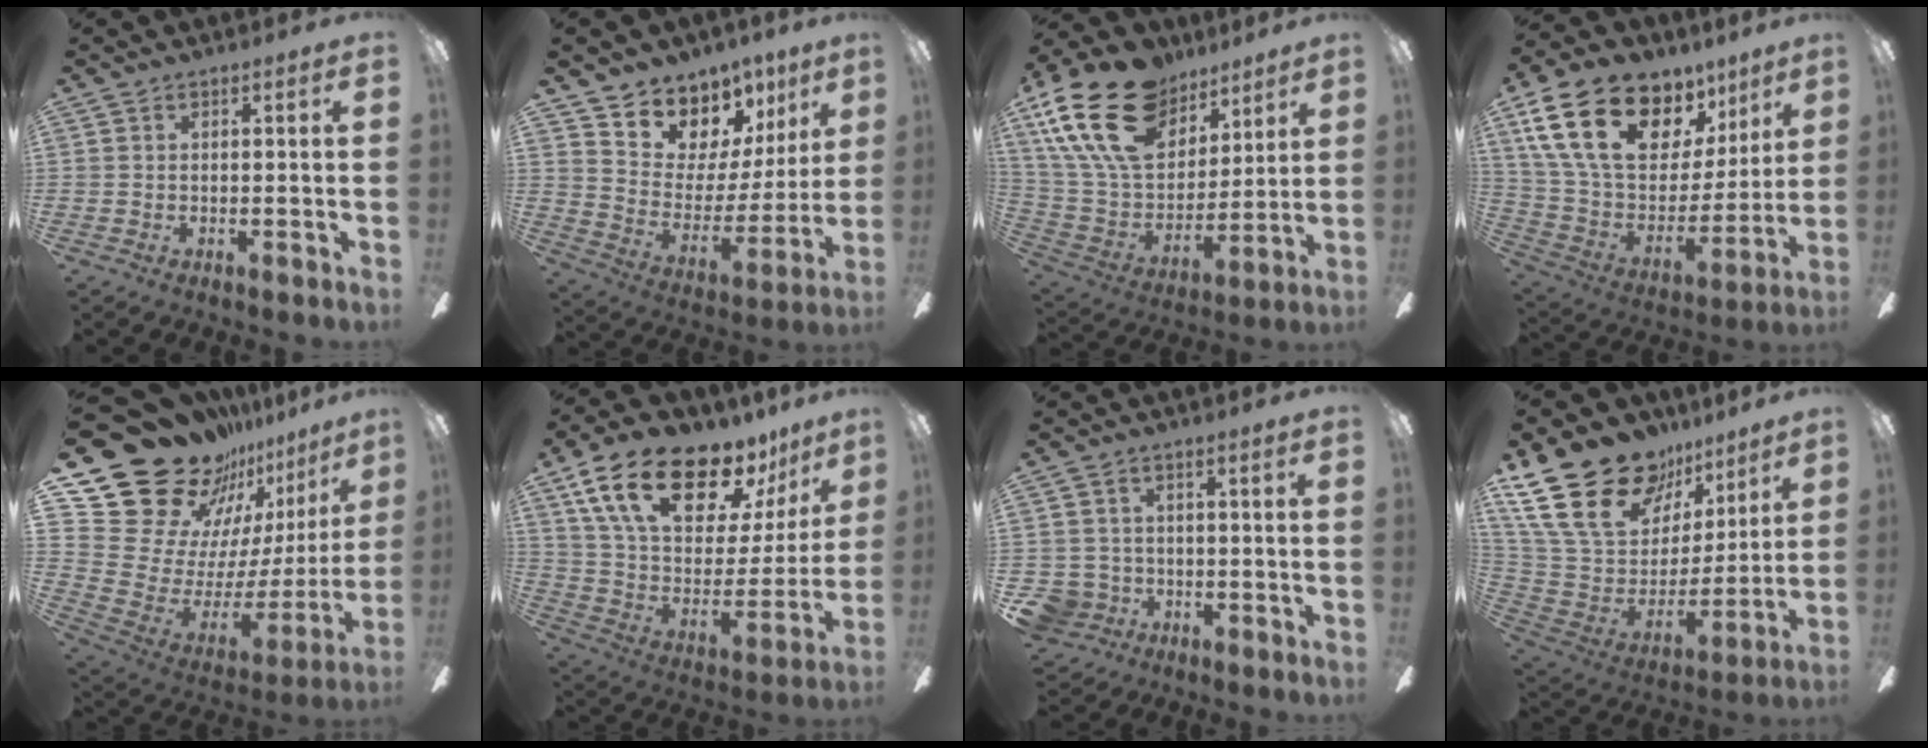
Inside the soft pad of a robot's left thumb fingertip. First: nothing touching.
{"total": 10.9, "force": [8.4, 6.9, 1.4], "torque": [-0.038, -0.079, 0.157]}
{"total": 24.3, "force": [14.1, 14.4, 13.5], "torque": [-0.271, -0.066, 0.255]}
{"total": 24.5, "force": [13.6, 14.7, 14.3], "torque": [-0.260, -0.066, 0.253]}
{"total": 25.9, "force": [20.0, 13.9, 8.7], "torque": [-0.126, -0.168, 0.399]}
{"total": 22.5, "force": [15.5, 10.2, 12.7], "torque": [-0.216, -0.093, 0.272]}
{"total": 5.7, "force": [-1.9, 5.3, 1.0], "torque": [-0.035, 0.012, -0.037]}
{"total": 27.1, "force": [16.3, 16.5, 14.0], "torque": [-0.265, -0.090, 0.323]}